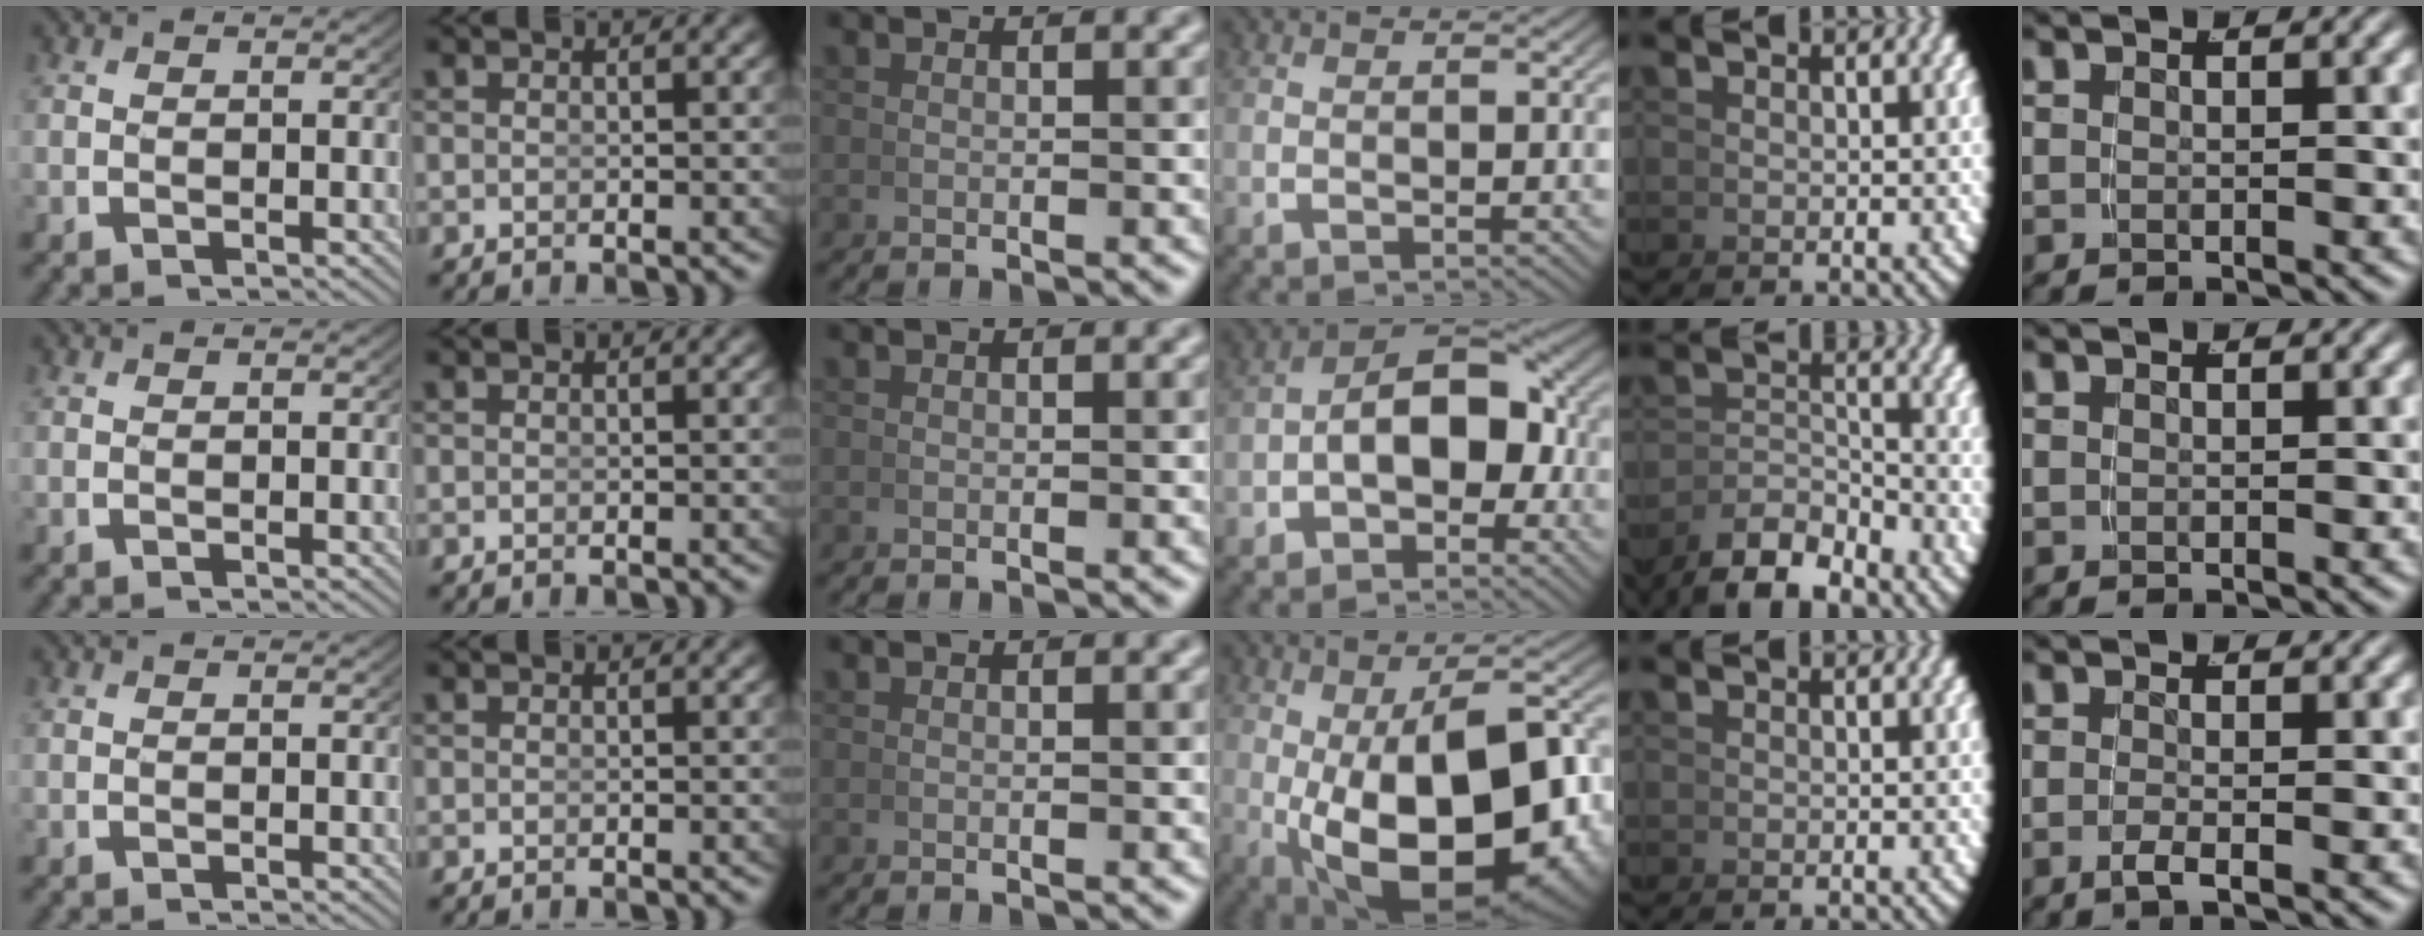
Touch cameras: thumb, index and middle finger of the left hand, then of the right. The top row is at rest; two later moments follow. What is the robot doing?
{"motion": "lift_and_place", "object": "bowl"}